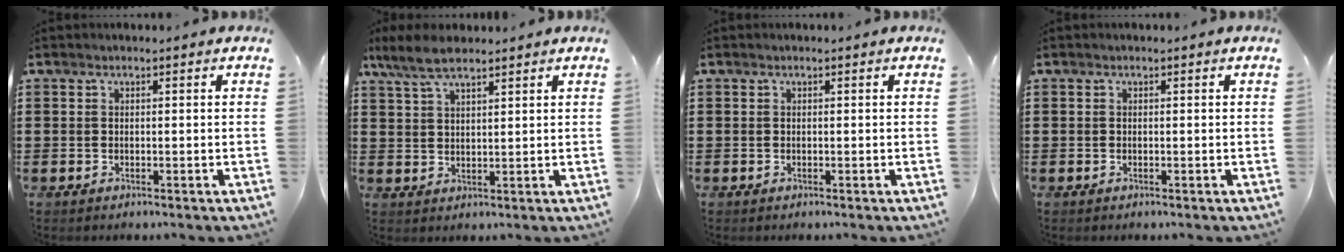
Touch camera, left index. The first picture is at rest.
{"total": 5.7, "force": [4.3, 1.6, 3.4], "torque": [-0.077, 0.000, 0.082]}
{"total": 0.0}
{"total": 0.0}